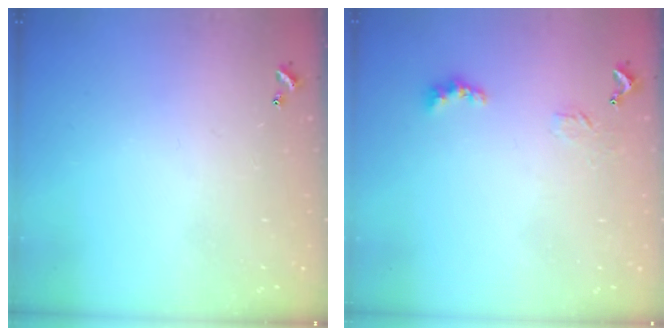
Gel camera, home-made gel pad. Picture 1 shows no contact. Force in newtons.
{"total": 1.6, "press": 1.5, "slide": 0.5}